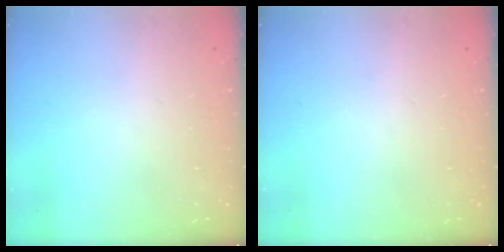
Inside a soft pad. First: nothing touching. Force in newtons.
{"total": 0.0}